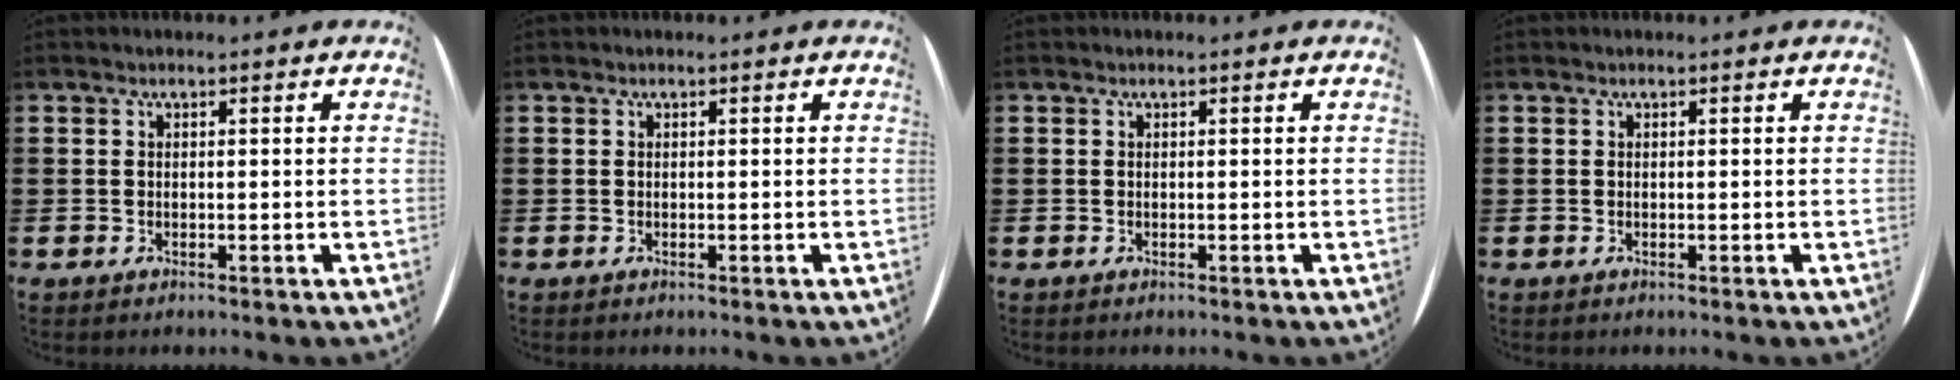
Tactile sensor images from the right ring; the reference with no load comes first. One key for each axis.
{"total": 0.0}
{"total": 0.0}
{"total": 0.0}